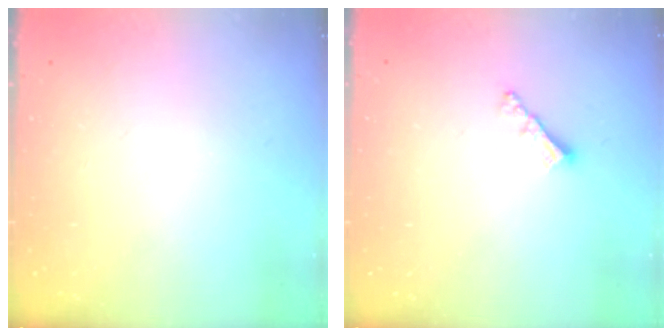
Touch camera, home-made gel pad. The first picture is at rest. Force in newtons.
{"total": 2.9, "press": 2.9, "slide": 0.3}